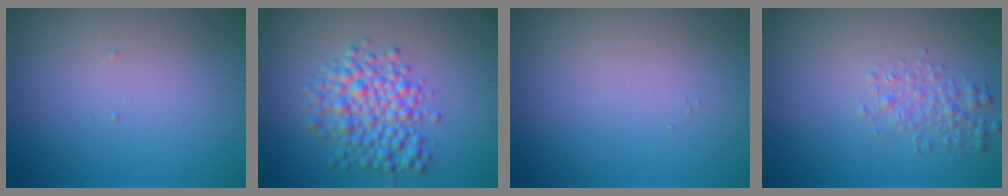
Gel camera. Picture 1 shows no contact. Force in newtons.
{"total": 5.4, "press": 5.4, "slide": 0.1}
{"total": 0.0}
{"total": 1.8, "press": 1.8, "slide": 0.0}